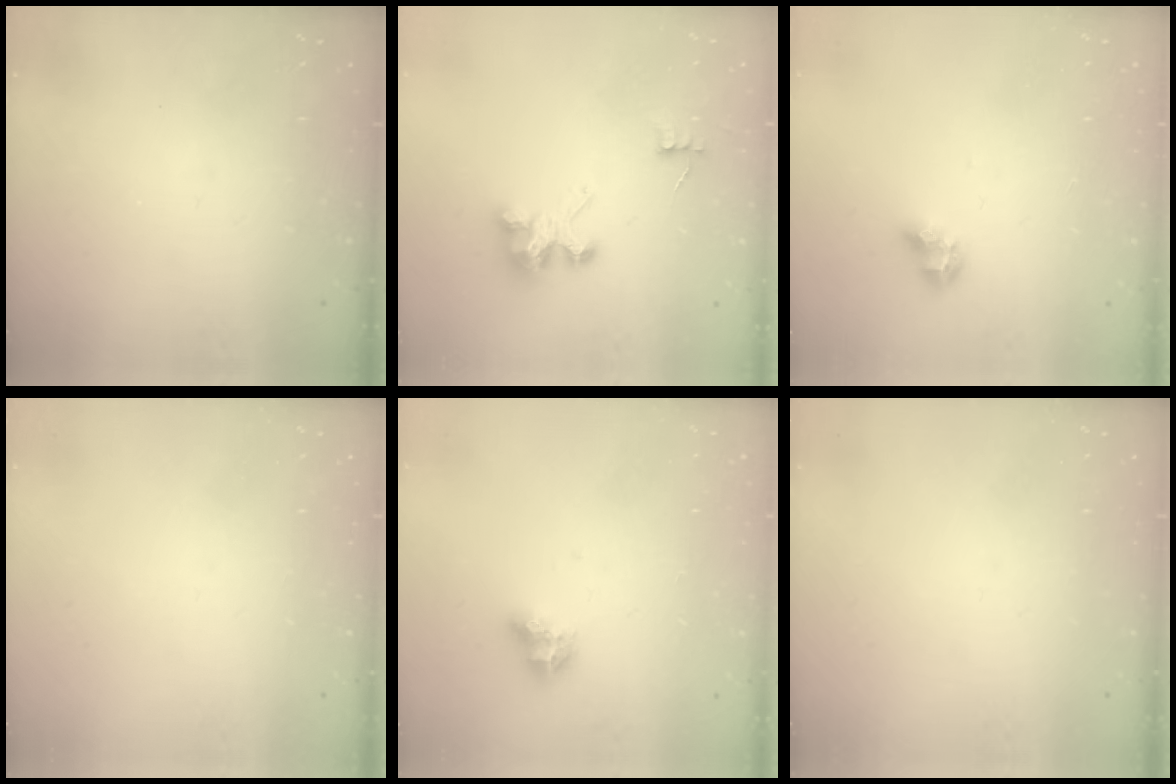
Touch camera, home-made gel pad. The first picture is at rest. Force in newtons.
{"total": 3.6, "press": 3.6, "slide": 0.0}
{"total": 5.4, "press": 5.3, "slide": 1.1}
{"total": 0.0}
{"total": 7.1, "press": 7.1, "slide": 0.7}
{"total": 0.0}